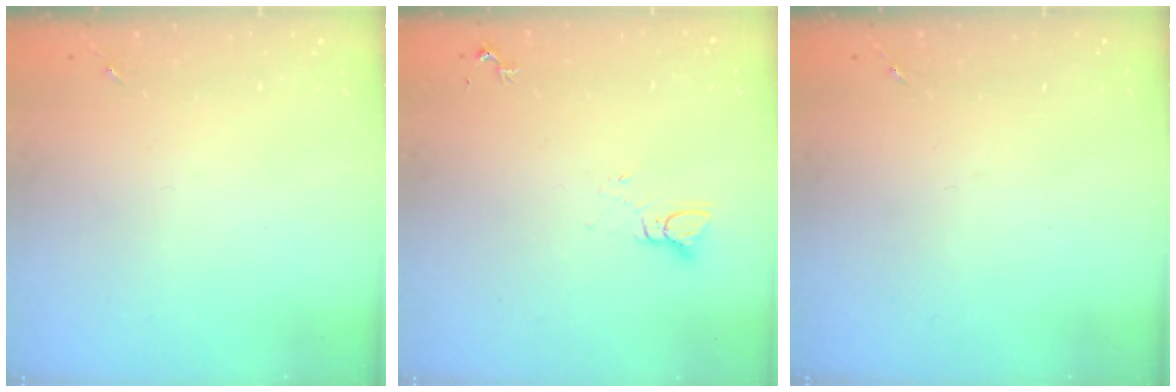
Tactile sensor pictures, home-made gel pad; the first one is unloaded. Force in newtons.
{"total": 3.2, "press": 3.2, "slide": 0.2}
{"total": 0.0}